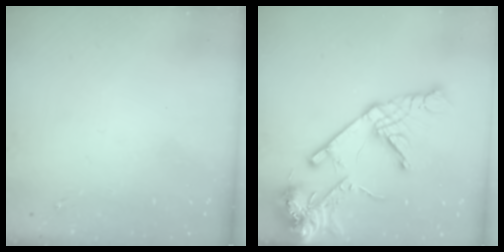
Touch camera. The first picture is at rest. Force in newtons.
{"total": 20.8, "press": 20.7, "slide": 2.5}